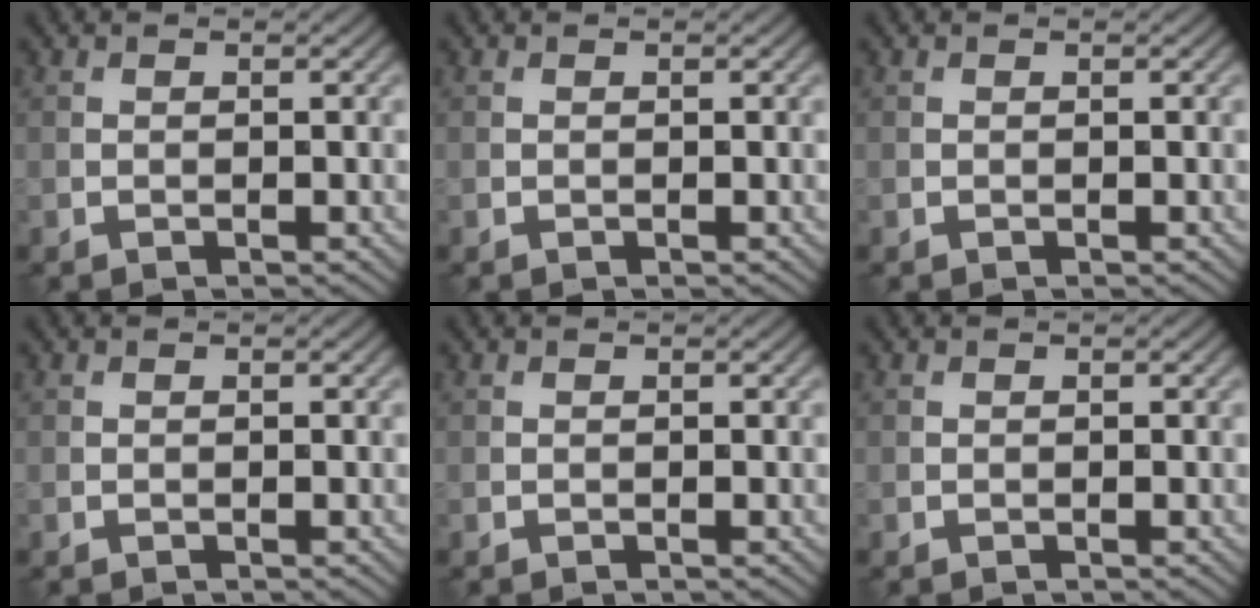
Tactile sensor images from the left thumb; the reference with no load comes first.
{"total": 0.0}
{"total": 0.0}
{"total": 0.0}
{"total": 0.0}
{"total": 0.0}